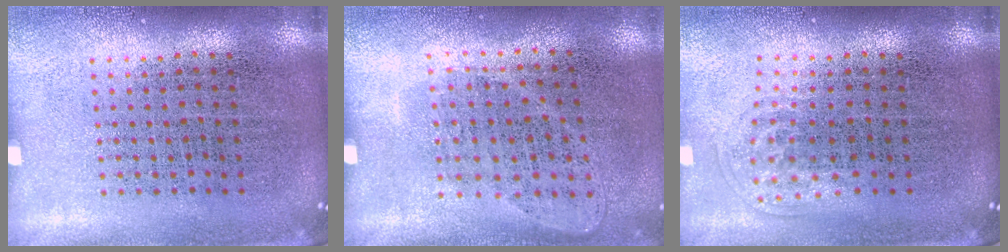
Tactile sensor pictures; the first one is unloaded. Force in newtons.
{"total": 1.0, "press": 0.8, "slide": 0.5}
{"total": 1.0, "press": 0.6, "slide": 0.8}